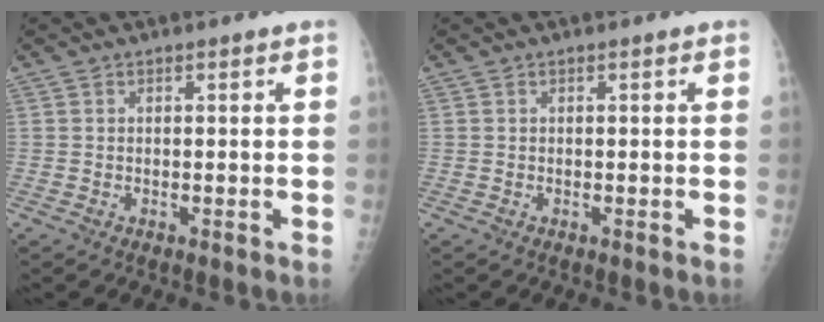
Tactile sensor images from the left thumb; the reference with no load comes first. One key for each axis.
{"total": 0.0}